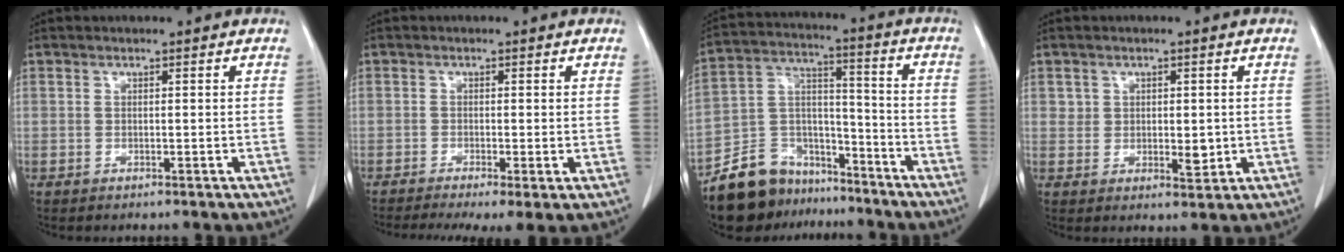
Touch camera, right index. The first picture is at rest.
{"total": 7.0, "force": [-4.4, 1.5, 5.2], "torque": [-0.085, -0.018, -0.075]}
{"total": 13.6, "force": [-11.0, 7.1, 3.6], "torque": [-0.073, 0.047, -0.192]}
{"total": 3.4, "force": [0.4, 2.4, 2.4], "torque": [-0.030, -0.005, 0.013]}